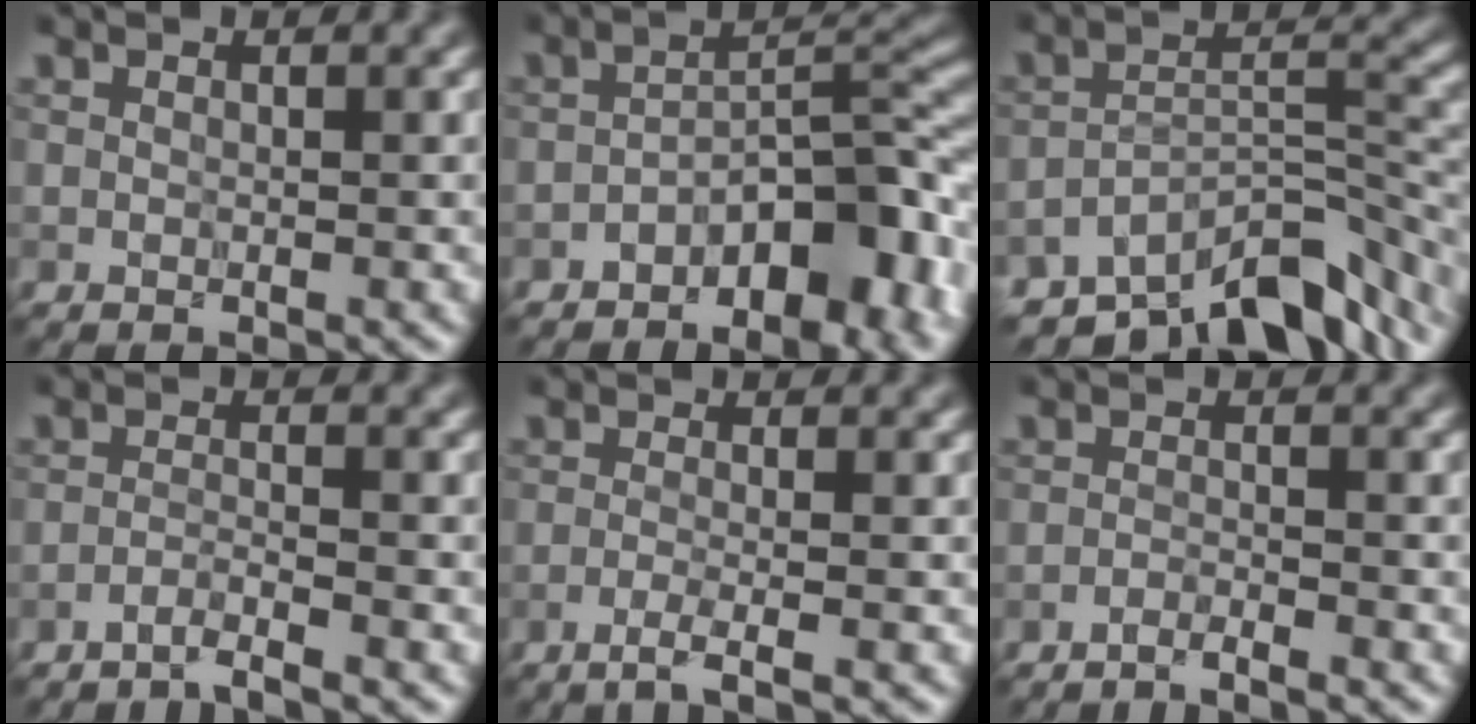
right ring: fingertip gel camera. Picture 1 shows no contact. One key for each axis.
{"total": 7.8, "fx": -3.9, "fy": 3.5, "fz": 5.7, "tx": -0.061, "ty": 0.017, "tz": -0.071}
{"total": 10.4, "fx": -7.5, "fy": 4.1, "fz": 6.0, "tx": -0.086, "ty": 0.000, "tz": -0.123}
{"total": 1.7, "fx": -1.4, "fy": 0.0, "fz": 0.9, "tx": -0.011, "ty": 0.005, "tz": -0.038}
{"total": 2.2, "fx": -1.2, "fy": 0.5, "fz": 1.8, "tx": -0.024, "ty": 0.002, "tz": -0.036}
{"total": 1.5, "fx": -1.4, "fy": 0.1, "fz": 0.6, "tx": -0.008, "ty": 0.002, "tz": -0.032}